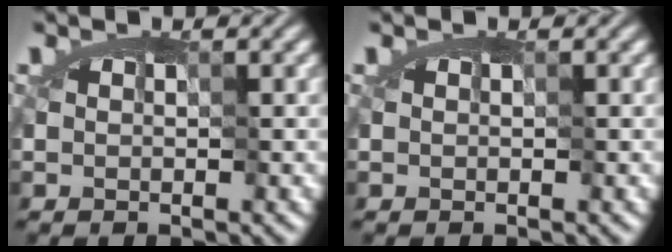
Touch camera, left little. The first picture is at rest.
{"total": 0.0}